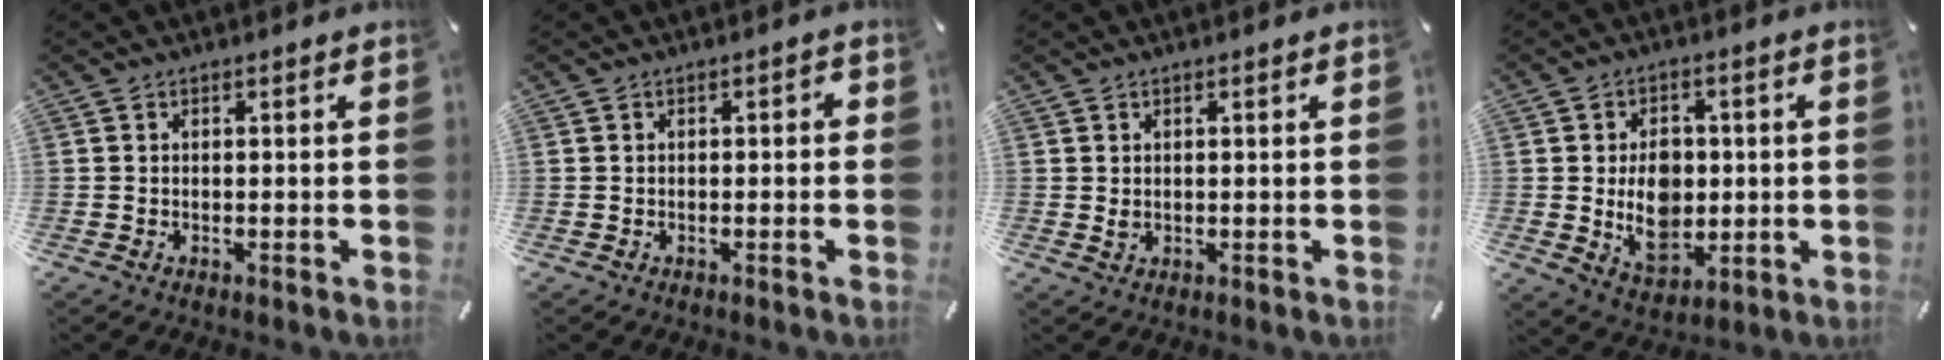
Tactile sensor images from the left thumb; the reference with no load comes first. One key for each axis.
{"total": 1.0, "fx": -0.4, "fy": 0.5, "fz": 0.8, "tx": -0.018, "ty": 0.002, "tz": -0.009}
{"total": 0.9, "fx": 0.3, "fy": 0.6, "fz": 0.5, "tx": -0.003, "ty": -0.001, "tz": 0.005}
{"total": 10.5, "fx": -0.2, "fy": 8.0, "fz": 6.8, "tx": -0.100, "ty": -0.003, "tz": -0.003}